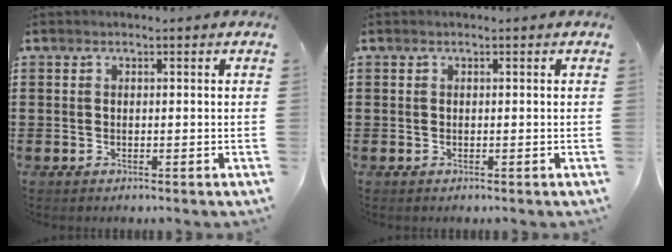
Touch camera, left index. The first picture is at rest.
{"total": 0.0}